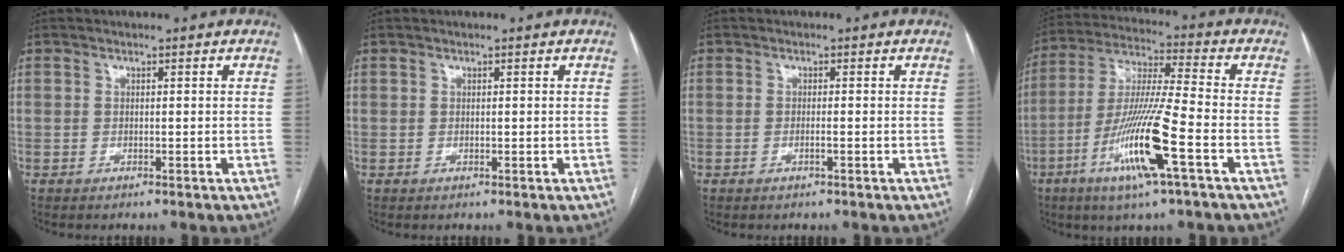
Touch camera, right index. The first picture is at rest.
{"total": 0.0}
{"total": 0.8, "force": [-0.4, 0.0, 0.8], "torque": [-0.016, 0.000, -0.006]}
{"total": 14.9, "force": [-6.0, 0.1, 13.6], "torque": [-0.276, -0.016, -0.115]}